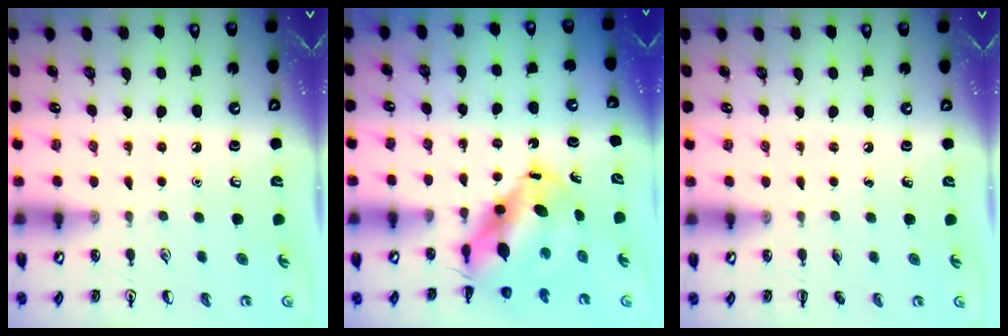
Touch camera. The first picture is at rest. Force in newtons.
{"total": 7.6, "press": 7.3, "slide": 2.2}
{"total": 0.0}